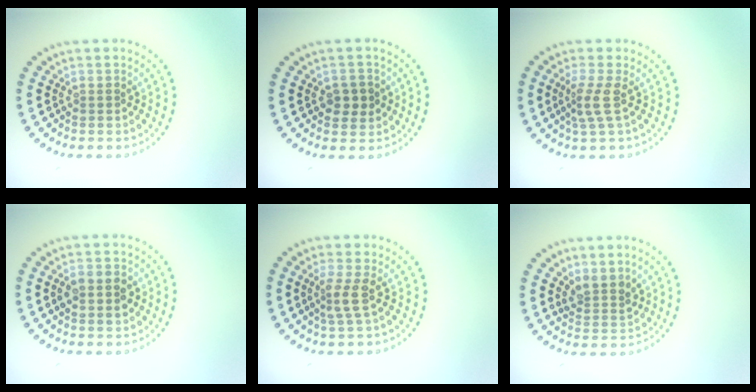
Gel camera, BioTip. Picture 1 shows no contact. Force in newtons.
{"total": 2.1, "press": 2.1, "slide": 0.3}
{"total": 2.3, "press": 1.7, "slide": 1.6}
{"total": 2.7, "press": 2.7, "slide": 0.2}
{"total": 2.2, "press": 1.7, "slide": 1.4}
{"total": 2.4, "press": 1.9, "slide": 1.5}